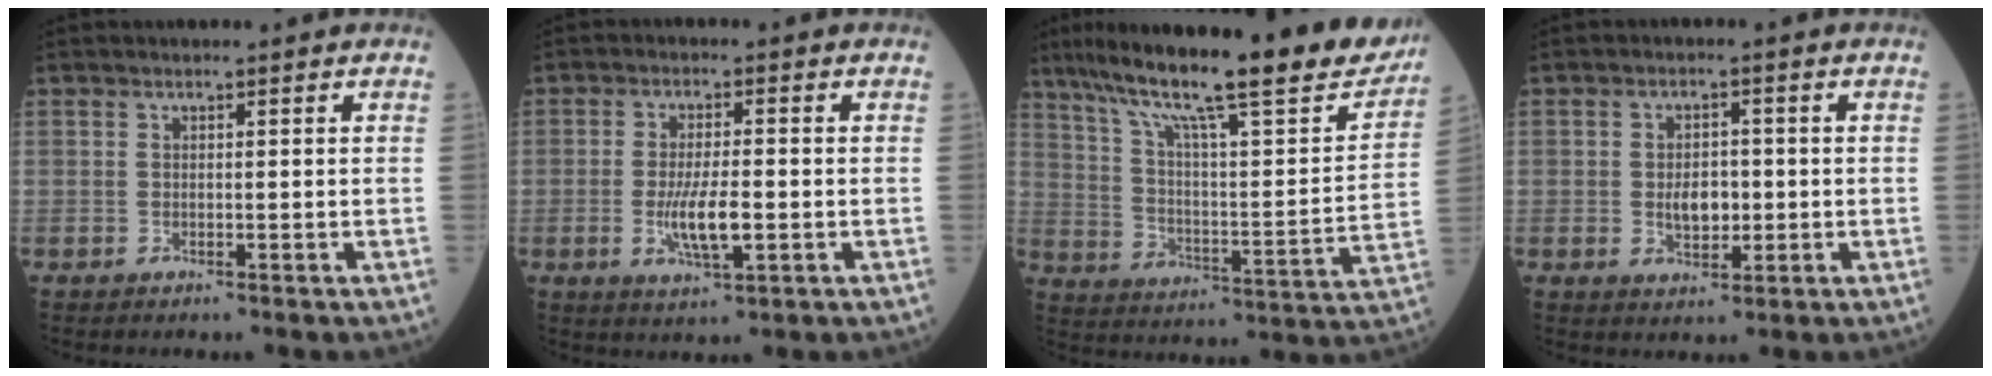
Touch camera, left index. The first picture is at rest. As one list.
[{"total": 6.1, "force": [-1.3, 1.4, 5.8], "torque": [-0.118, -0.010, -0.022]}, {"total": 27.0, "force": [21.9, 3.1, 15.5], "torque": [-0.258, -0.018, 0.312]}, {"total": 4.2, "force": [-0.4, 2.6, 3.3], "torque": [-0.058, 0.003, -0.003]}]